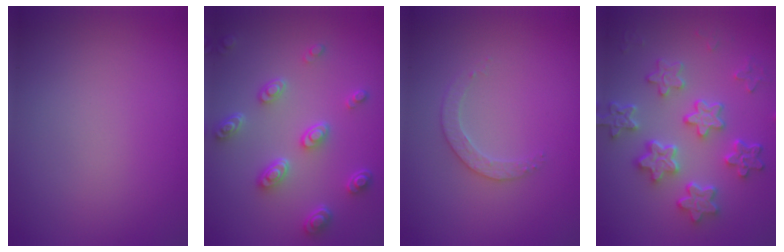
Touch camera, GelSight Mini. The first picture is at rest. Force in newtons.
{"total": 4.4, "press": 3.4, "slide": 2.9}
{"total": 1.9, "press": 1.8, "slide": 0.6}
{"total": 5.9, "press": 5.0, "slide": 3.2}